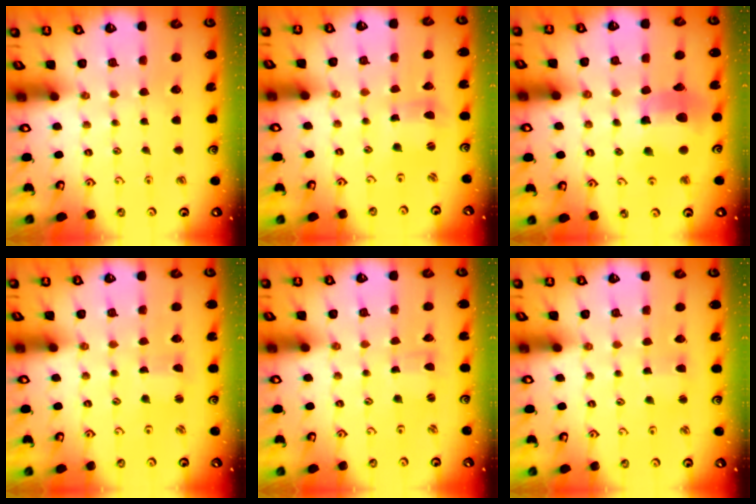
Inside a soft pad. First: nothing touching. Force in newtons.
{"total": 2.9, "press": 2.9, "slide": 0.3}
{"total": 11.1, "press": 11.1, "slide": 0.9}
{"total": 1.1, "press": 1.0, "slide": 0.3}
{"total": 0.9, "press": 0.9, "slide": 0.0}
{"total": 2.9, "press": 2.9, "slide": 0.3}